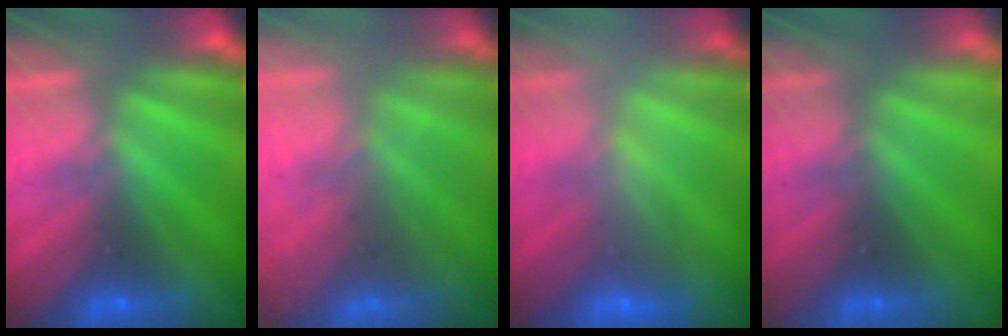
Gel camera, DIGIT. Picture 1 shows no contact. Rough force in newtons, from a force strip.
{"total": 5.7}
{"total": 2.3}
{"total": 2.9}